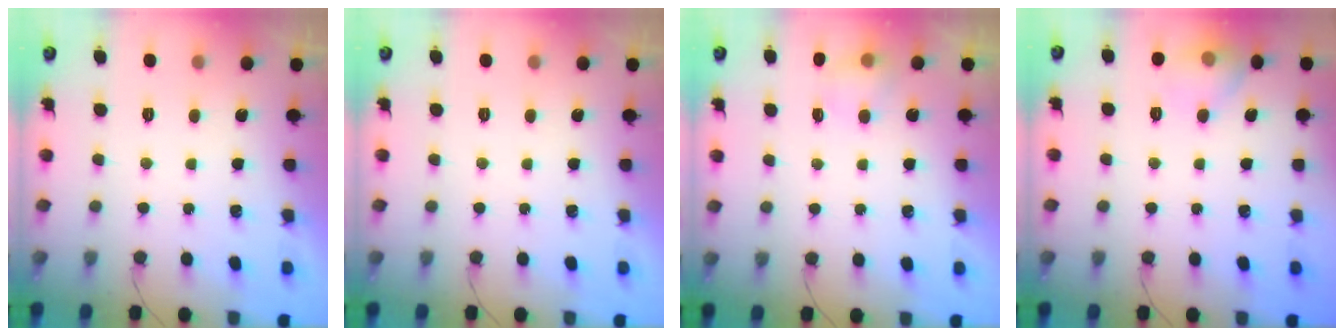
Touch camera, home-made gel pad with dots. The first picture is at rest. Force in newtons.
{"total": 0.0}
{"total": 4.1, "press": 4.0, "slide": 1.1}
{"total": 9.6, "press": 7.7, "slide": 5.6}